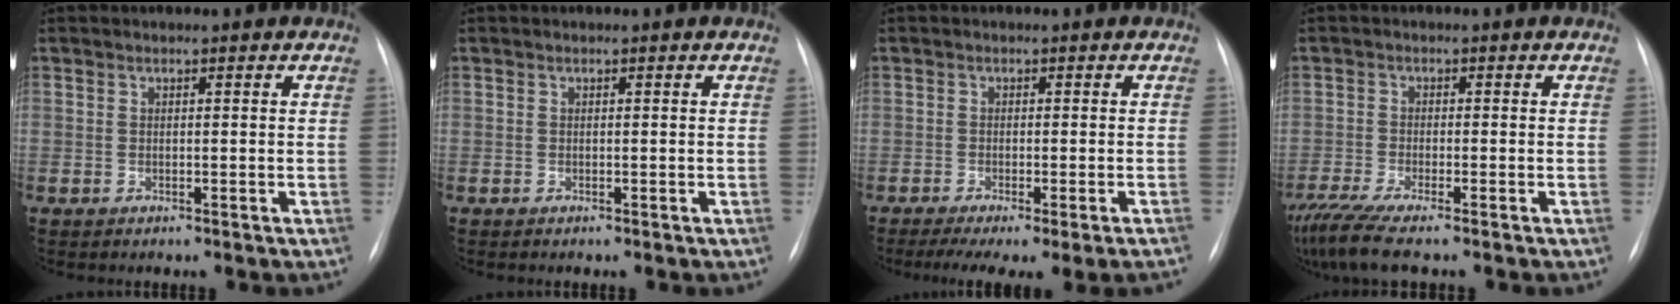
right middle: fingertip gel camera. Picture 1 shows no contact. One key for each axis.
{"total": 0.0}
{"total": 9.7, "fx": -7.3, "fy": 0.8, "fz": 6.4, "tx": -0.087, "ty": -0.013, "tz": -0.109}
{"total": 7.1, "fx": -5.7, "fy": 0.0, "fz": 4.3, "tx": -0.084, "ty": -0.022, "tz": -0.101}